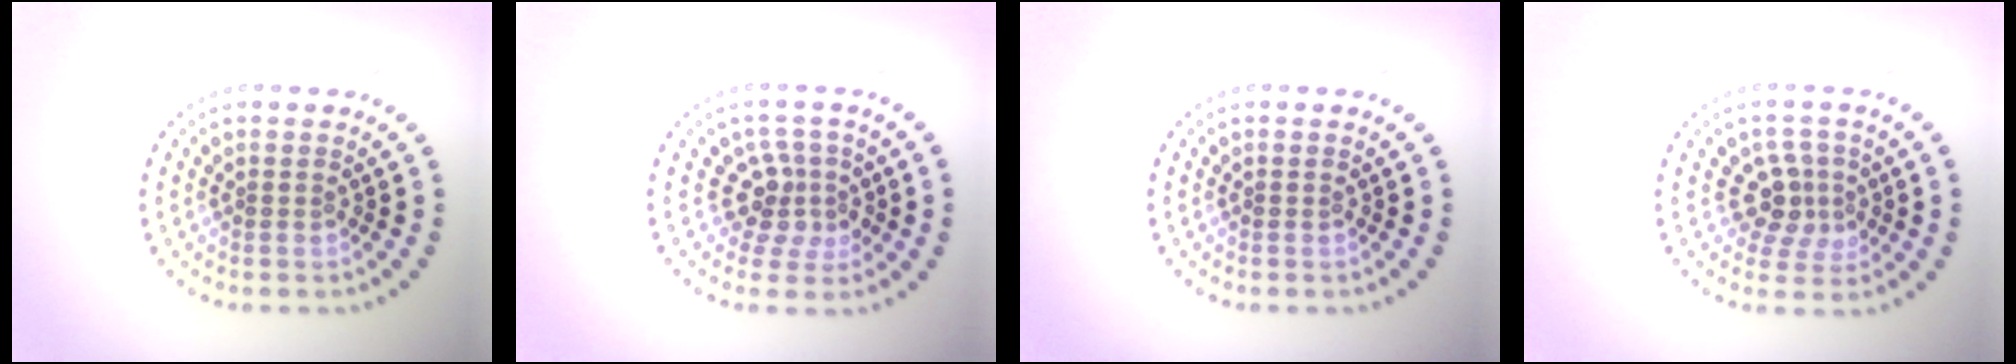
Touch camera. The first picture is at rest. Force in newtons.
{"total": 3.1, "press": 2.3, "slide": 2.2}
{"total": 0.0}
{"total": 2.9, "press": 2.5, "slide": 1.4}